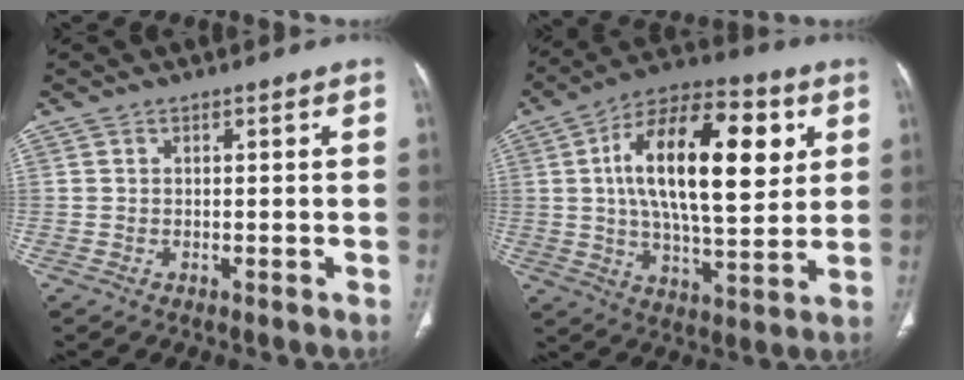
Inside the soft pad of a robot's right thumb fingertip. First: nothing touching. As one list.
[{"total": 23.6, "force": [5.5, 10.4, 20.4], "torque": [-0.315, -0.004, 0.080]}]